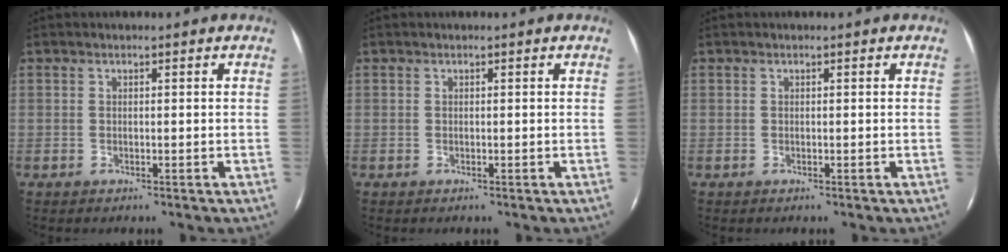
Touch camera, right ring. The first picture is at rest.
{"total": 0.0}
{"total": 0.0}